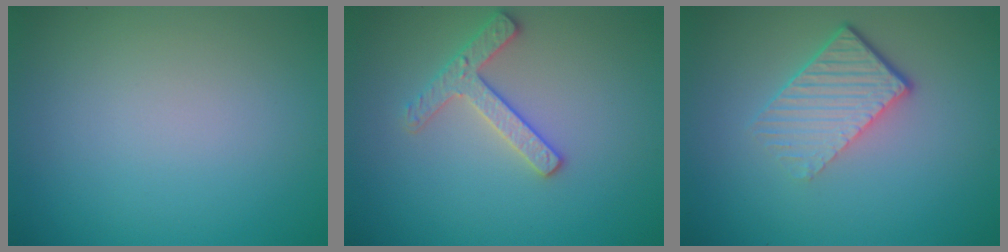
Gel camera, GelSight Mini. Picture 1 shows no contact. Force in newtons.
{"total": 2.5, "press": 2.4, "slide": 0.4}
{"total": 4.4, "press": 2.8, "slide": 3.3}